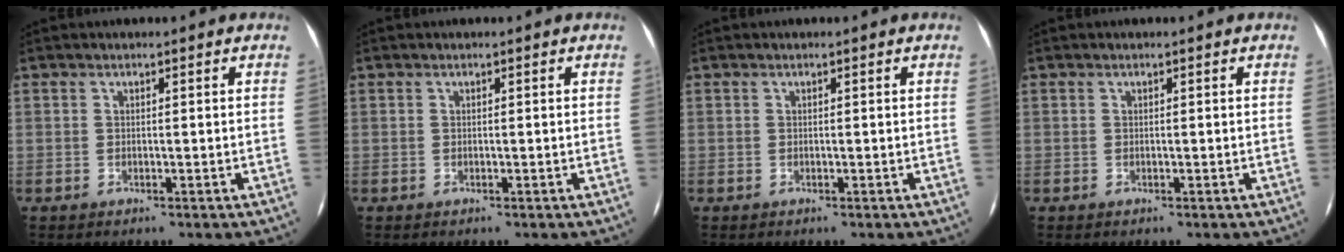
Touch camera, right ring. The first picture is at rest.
{"total": 0.0}
{"total": 0.0}
{"total": 0.0}